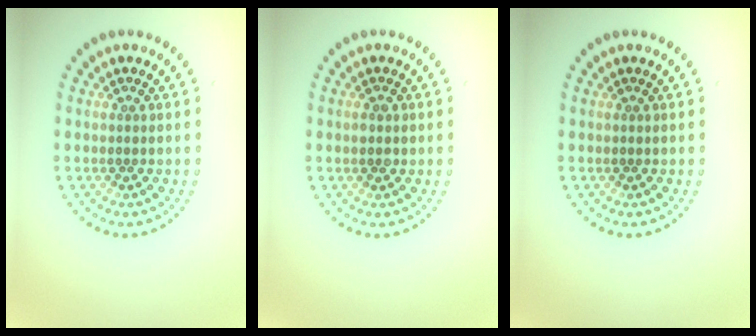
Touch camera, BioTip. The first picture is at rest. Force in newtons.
{"total": 1.1, "press": 1.1, "slide": 0.1}
{"total": 0.0}